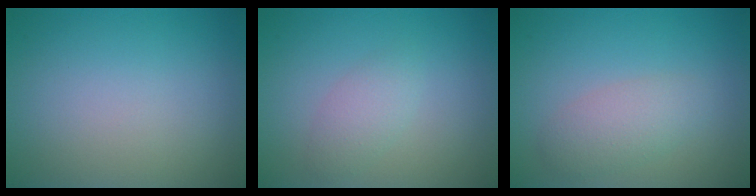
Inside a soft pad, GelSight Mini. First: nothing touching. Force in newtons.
{"total": 1.8, "press": 1.8, "slide": 0.1}
{"total": 2.5, "press": 2.5, "slide": 0.1}